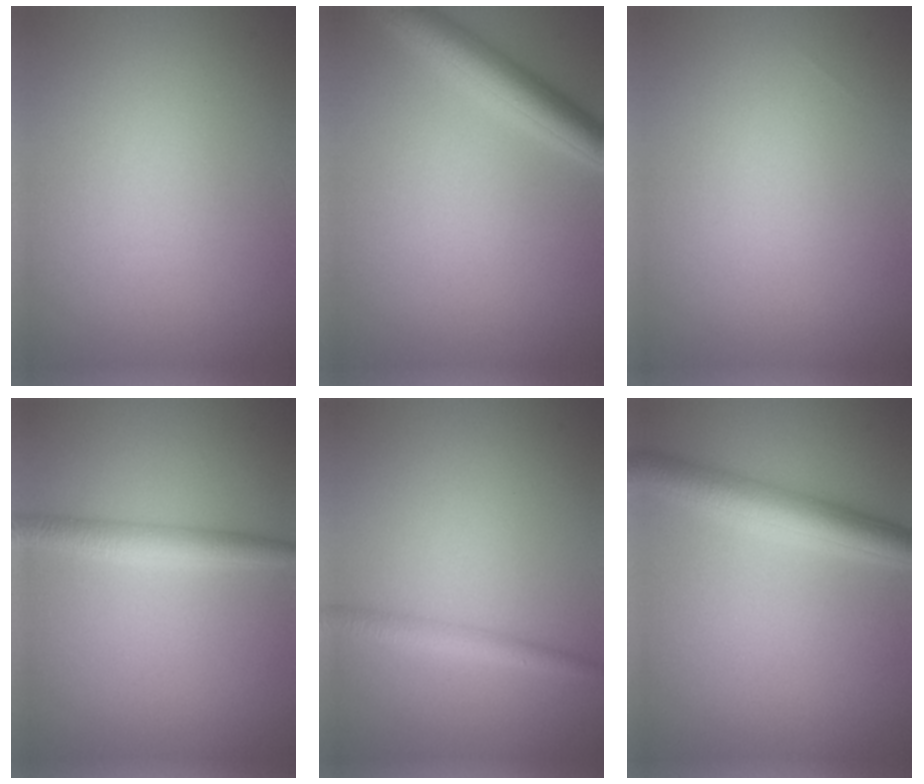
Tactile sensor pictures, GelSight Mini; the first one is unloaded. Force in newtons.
{"total": 4.3, "press": 4.3, "slide": 0.3}
{"total": 0.0}
{"total": 2.6, "press": 2.6, "slide": 0.0}
{"total": 1.9, "press": 1.9, "slide": 0.0}
{"total": 4.7, "press": 4.7, "slide": 0.1}